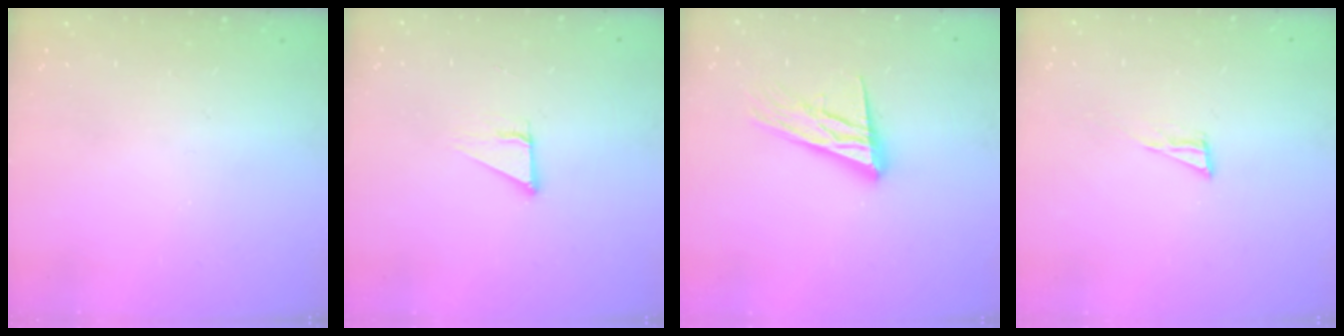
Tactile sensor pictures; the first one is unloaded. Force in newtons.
{"total": 2.9, "press": 2.9, "slide": 0.2}
{"total": 15.6, "press": 15.1, "slide": 3.7}
{"total": 4.8, "press": 4.7, "slide": 0.6}